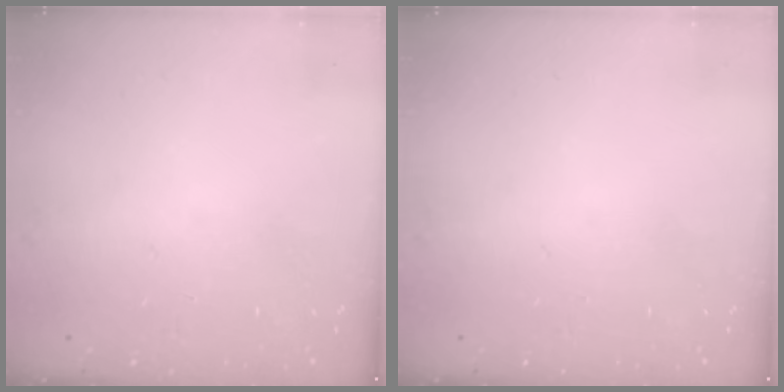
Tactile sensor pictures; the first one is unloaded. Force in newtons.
{"total": 0.0}